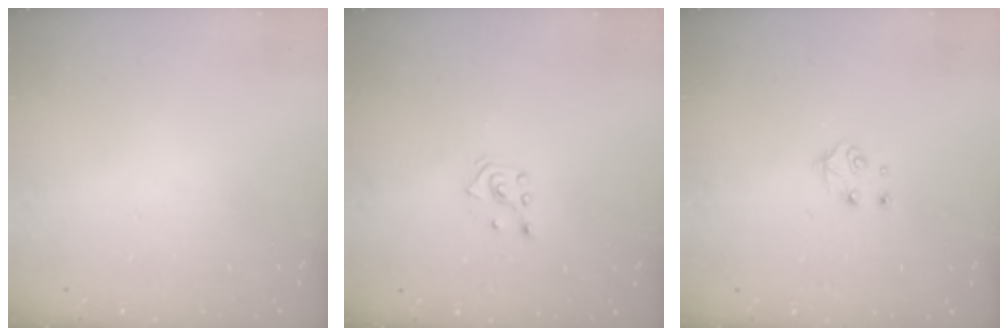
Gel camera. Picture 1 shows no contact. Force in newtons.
{"total": 2.8, "press": 2.7, "slide": 0.7}
{"total": 5.0, "press": 4.9, "slide": 0.5}